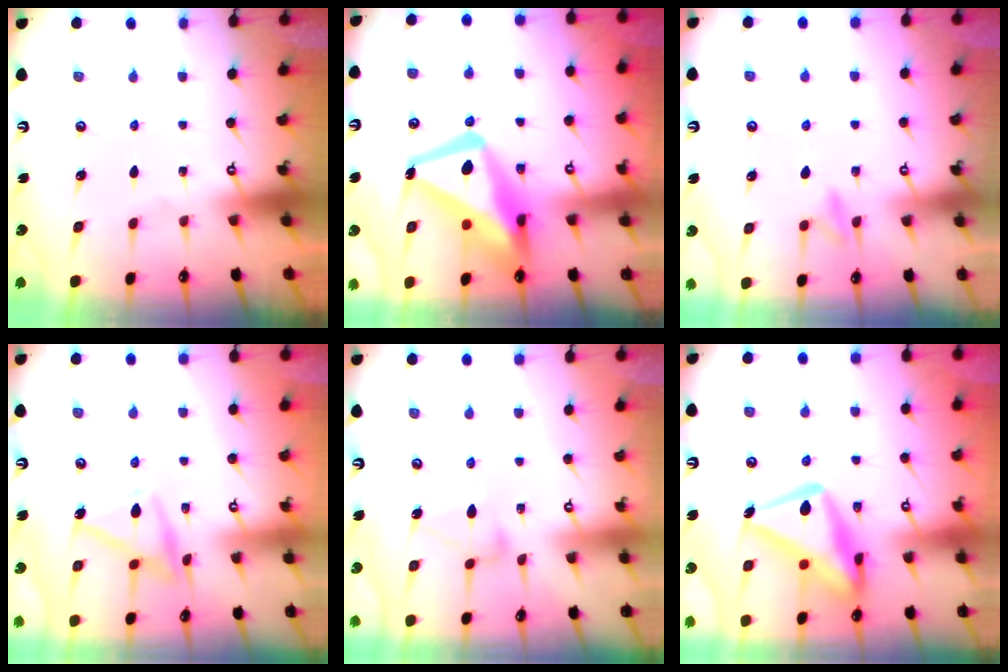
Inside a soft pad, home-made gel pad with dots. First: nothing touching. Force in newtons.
{"total": 16.8, "press": 16.7, "slide": 1.9}
{"total": 8.7, "press": 8.7, "slide": 0.9}
{"total": 14.4, "press": 14.4, "slide": 1.1}
{"total": 8.4, "press": 8.4, "slide": 0.1}
{"total": 19.6, "press": 19.6, "slide": 1.5}